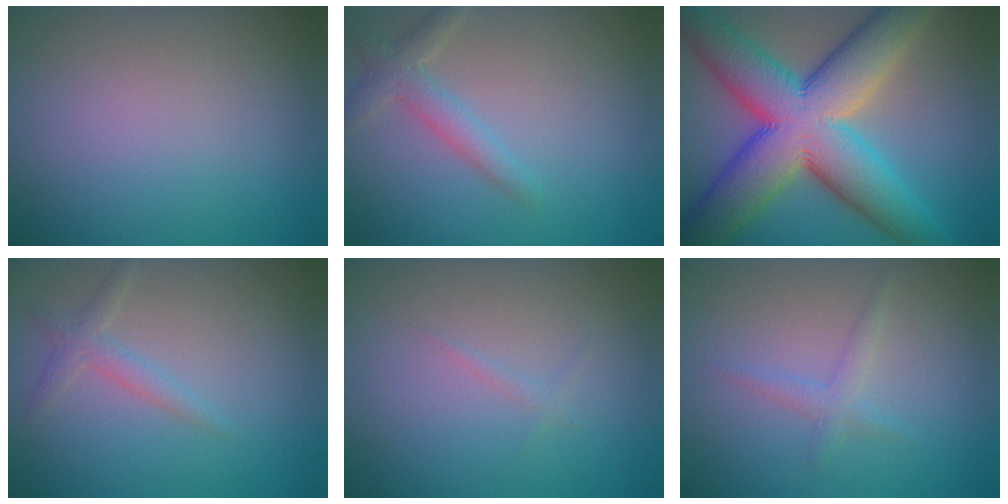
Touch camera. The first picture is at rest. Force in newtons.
{"total": 2.3, "press": 2.3, "slide": 0.0}
{"total": 14.0, "press": 14.0, "slide": 0.7}
{"total": 1.7, "press": 1.7, "slide": 0.0}
{"total": 0.6, "press": 0.6, "slide": 0.1}
{"total": 1.4, "press": 1.4, "slide": 0.0}